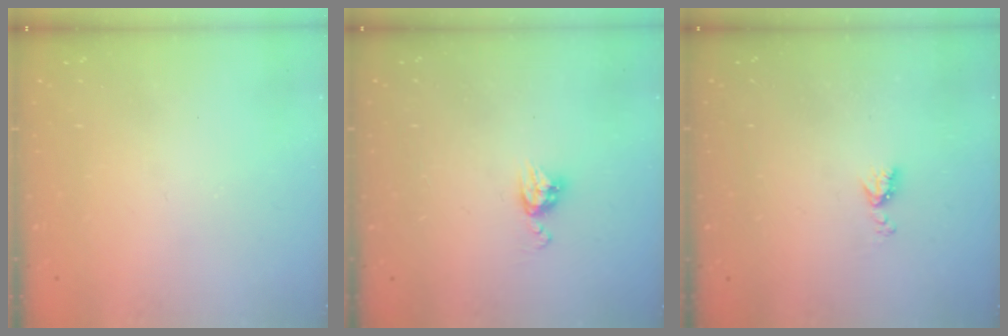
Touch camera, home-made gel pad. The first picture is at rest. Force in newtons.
{"total": 5.9, "press": 5.9, "slide": 0.5}
{"total": 5.6, "press": 5.5, "slide": 0.8}